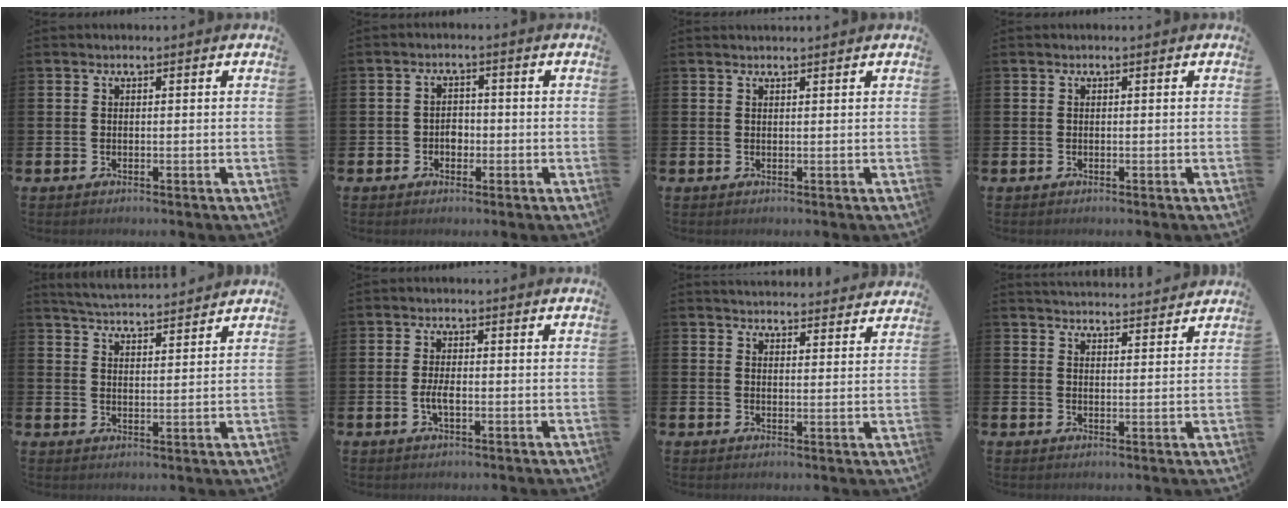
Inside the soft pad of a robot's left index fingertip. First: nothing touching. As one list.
[{"total": 2.2, "force": [-0.8, 1.9, 0.8], "torque": [-0.009, 0.002, -0.022]}, {"total": 0.6, "force": [0.6, -0.1, 0.0], "torque": [-0.001, -0.001, 0.013]}, {"total": 0.0}, {"total": 4.7, "force": [4.7, 0.1, 0.2], "torque": [-0.025, -0.028, 0.085]}, {"total": 2.4, "force": [-0.6, 0.9, 2.1], "torque": [-0.037, 0.000, -0.011]}, {"total": 3.9, "force": [3.9, 0.5, 0.1], "torque": [-0.002, -0.025, 0.070]}, {"total": 3.6, "force": [3.6, 0.2, 0.0], "torque": [-0.009, -0.022, 0.066]}]